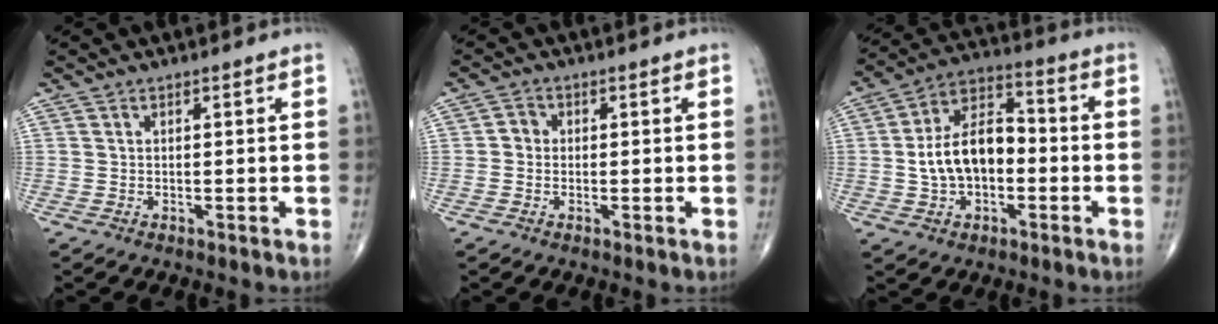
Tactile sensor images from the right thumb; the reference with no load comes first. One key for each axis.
{"total": 1.9, "fx": -0.2, "fy": 1.7, "fz": 0.8, "tx": 0.000, "ty": 0.006, "tz": -0.010}
{"total": 13.0, "fx": -1.4, "fy": 8.1, "fz": 10.1, "tx": -0.166, "ty": 0.039, "tz": -0.032}